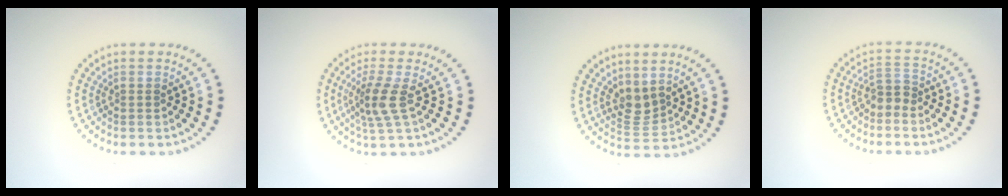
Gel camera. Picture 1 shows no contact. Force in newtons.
{"total": 2.8, "press": 2.2, "slide": 1.8}
{"total": 2.2, "press": 1.7, "slide": 1.4}
{"total": 1.8, "press": 1.4, "slide": 1.2}